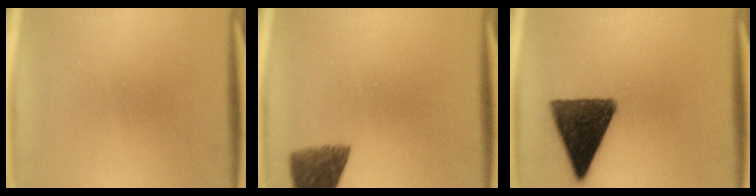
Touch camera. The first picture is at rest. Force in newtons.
{"total": 6.5}
{"total": 13.5}